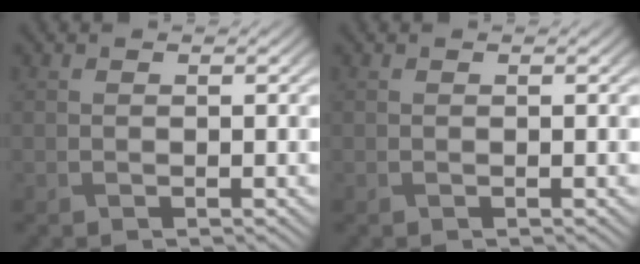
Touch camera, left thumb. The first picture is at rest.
{"total": 0.0}